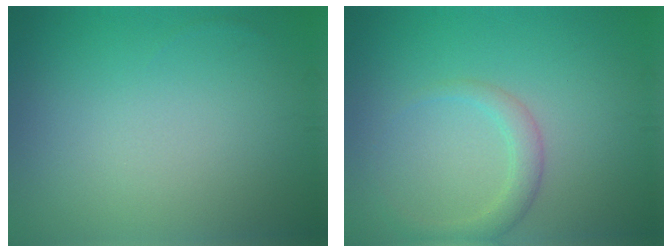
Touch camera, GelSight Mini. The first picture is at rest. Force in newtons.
{"total": 2.4, "press": 2.4, "slide": 0.2}